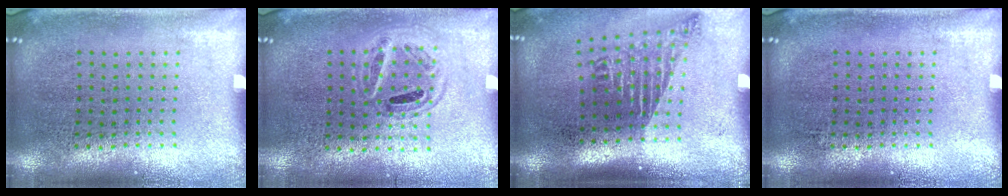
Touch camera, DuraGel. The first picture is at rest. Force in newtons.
{"total": 0.8, "press": 0.8, "slide": 0.2}
{"total": 1.8, "press": 1.1, "slide": 1.4}
{"total": 0.0}